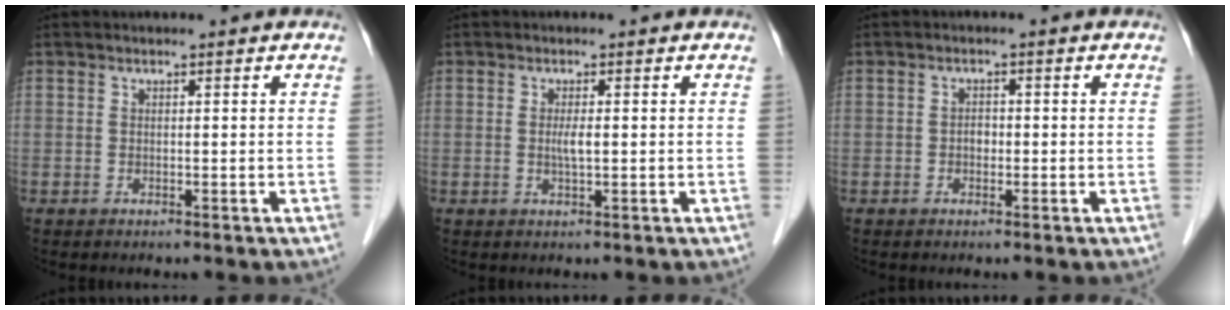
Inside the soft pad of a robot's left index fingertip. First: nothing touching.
{"total": 1.7, "force": [0.1, 0.1, 1.7], "torque": [-0.036, -0.001, 0.002]}
{"total": 1.3, "force": [-0.3, 0.9, 0.8], "torque": [-0.012, 0.004, -0.006]}